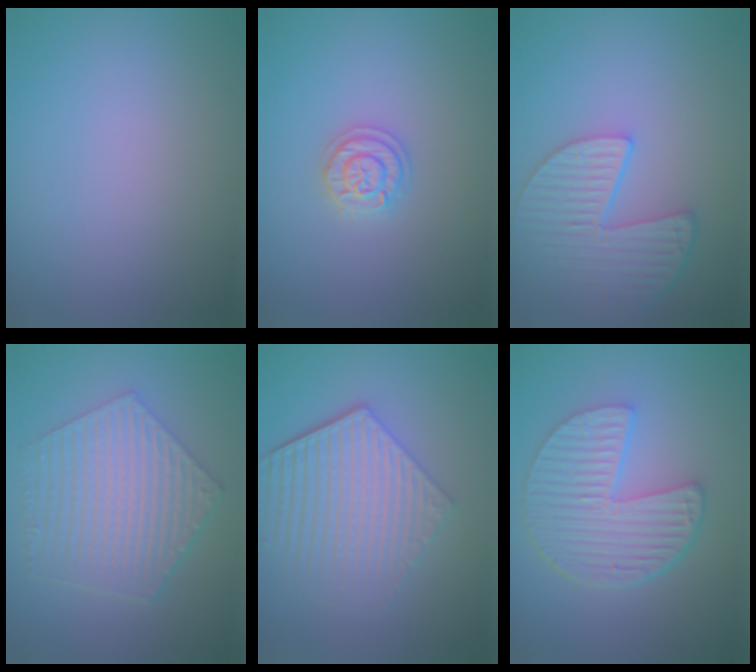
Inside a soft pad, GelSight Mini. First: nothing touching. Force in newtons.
{"total": 2.0, "press": 2.0, "slide": 0.3}
{"total": 5.4, "press": 4.3, "slide": 3.2}
{"total": 6.3, "press": 4.8, "slide": 4.0}
{"total": 6.2, "press": 4.5, "slide": 4.2}
{"total": 6.4, "press": 4.8, "slide": 4.2}